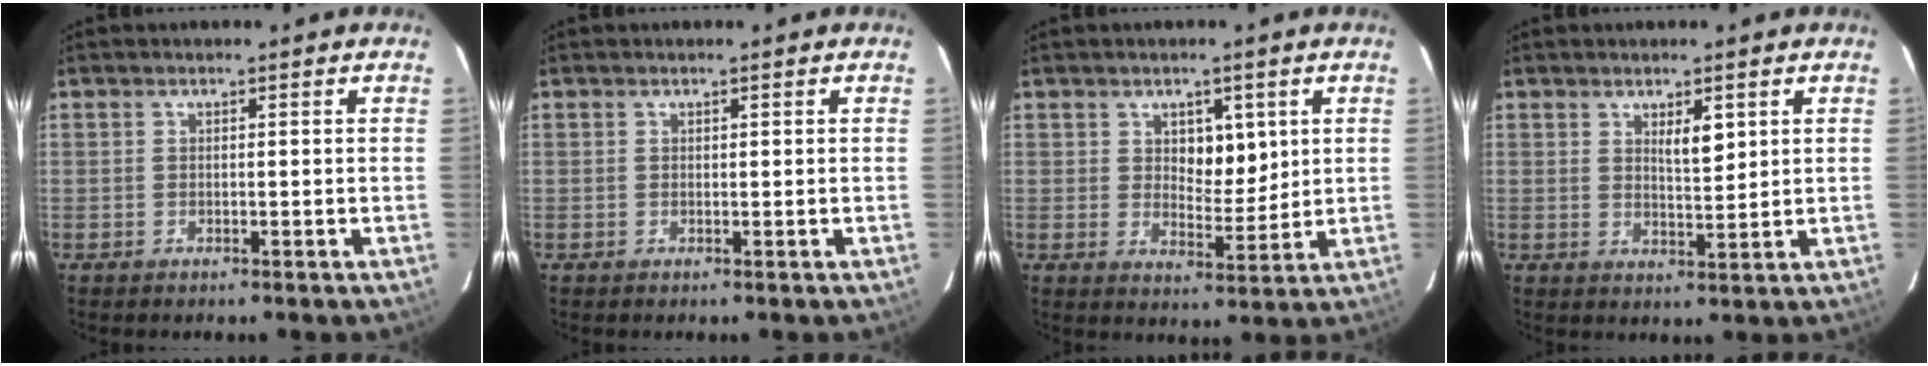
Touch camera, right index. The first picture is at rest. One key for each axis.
{"total": 0.0}
{"total": 5.4, "fx": 2.0, "fy": 3.0, "fz": 4.0, "tx": -0.056, "ty": -0.001, "tz": 0.036}
{"total": 3.5, "fx": 1.6, "fy": 0.9, "fz": 2.9, "tx": -0.051, "ty": -0.004, "tz": 0.031}